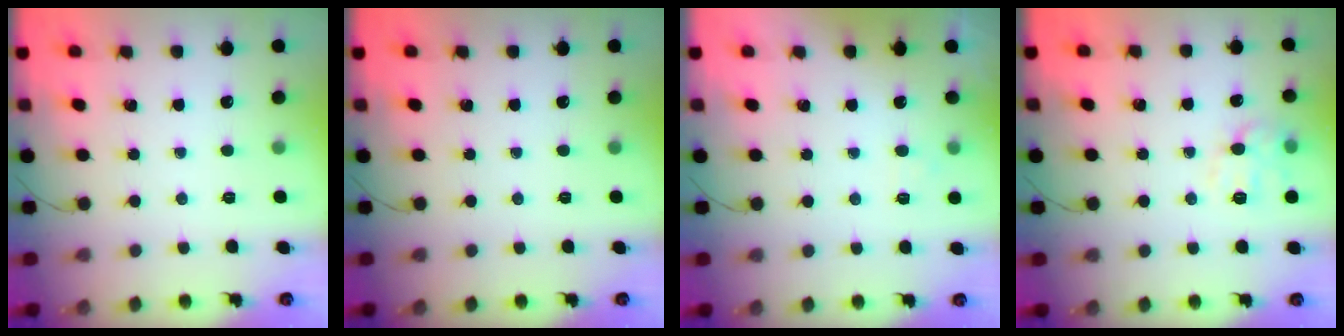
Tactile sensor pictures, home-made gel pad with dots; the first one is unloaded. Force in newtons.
{"total": 0.0}
{"total": 3.1, "press": 2.9, "slide": 1.0}
{"total": 10.1, "press": 10.1, "slide": 0.7}